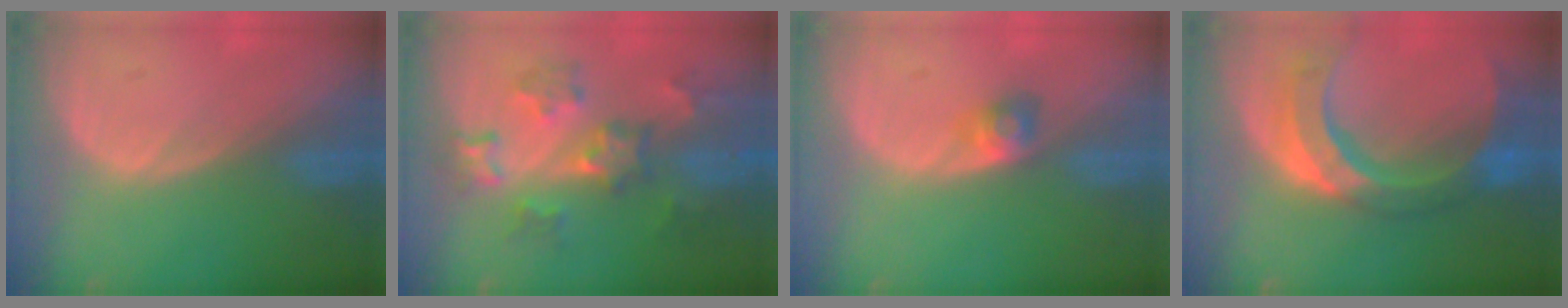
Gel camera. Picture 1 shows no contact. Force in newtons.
{"total": 7.7, "press": 7.6, "slide": 1.2}
{"total": 2.6, "press": 2.4, "slide": 0.9}
{"total": 11.5, "press": 9.8, "slide": 6.0}